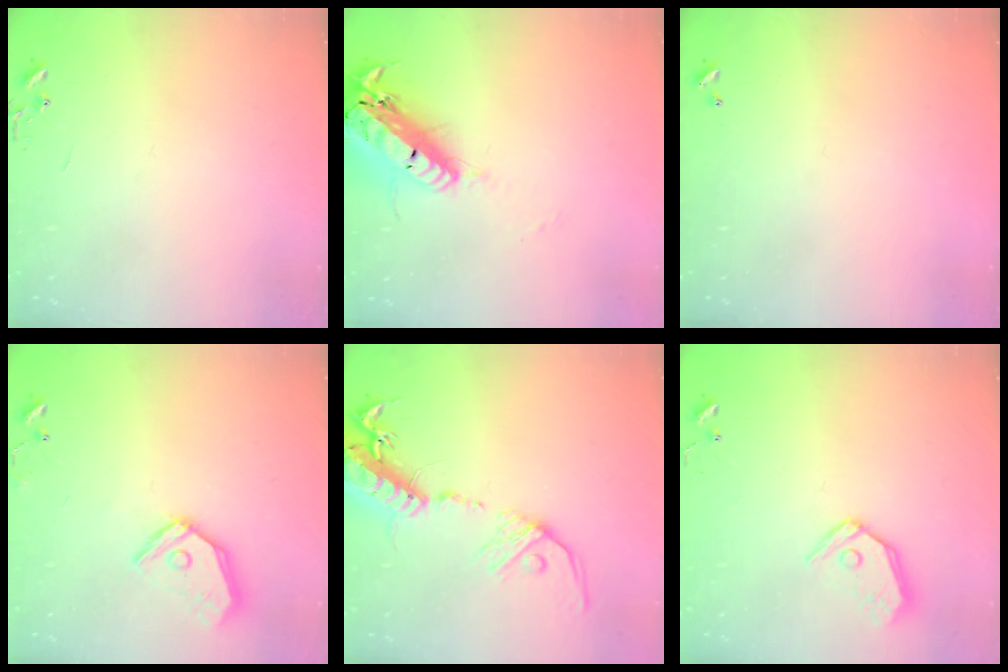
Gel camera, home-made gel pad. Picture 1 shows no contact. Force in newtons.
{"total": 21.3, "press": 20.9, "slide": 4.3}
{"total": 0.0}
{"total": 13.9, "press": 13.7, "slide": 2.3}
{"total": 22.8, "press": 22.5, "slide": 3.8}
{"total": 10.4, "press": 10.4, "slide": 1.2}